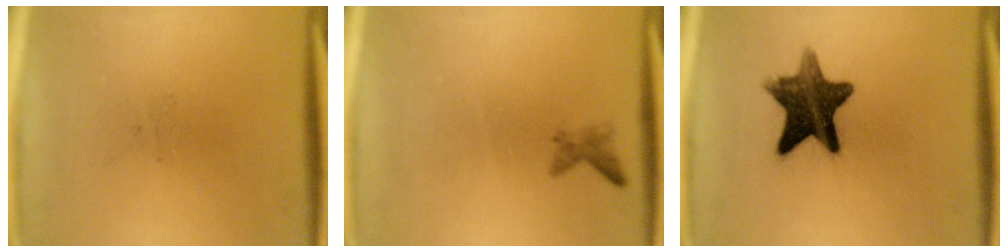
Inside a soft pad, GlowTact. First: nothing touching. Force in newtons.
{"total": 1.1}
{"total": 11.8}